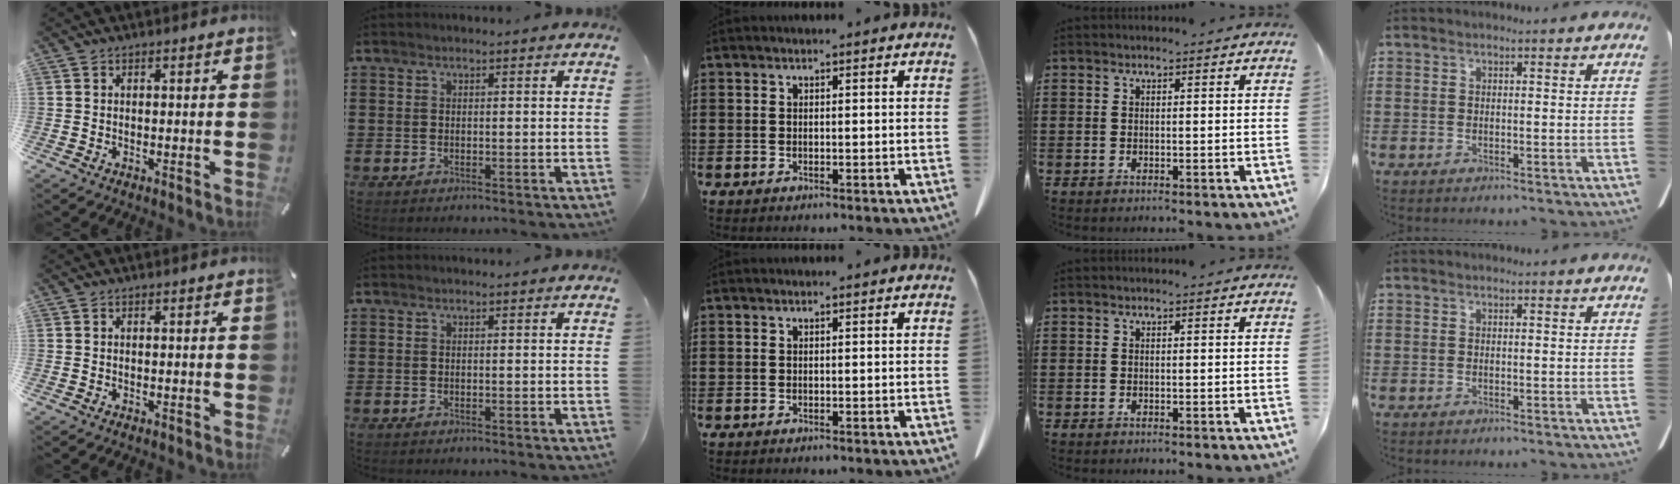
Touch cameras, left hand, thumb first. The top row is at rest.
{}